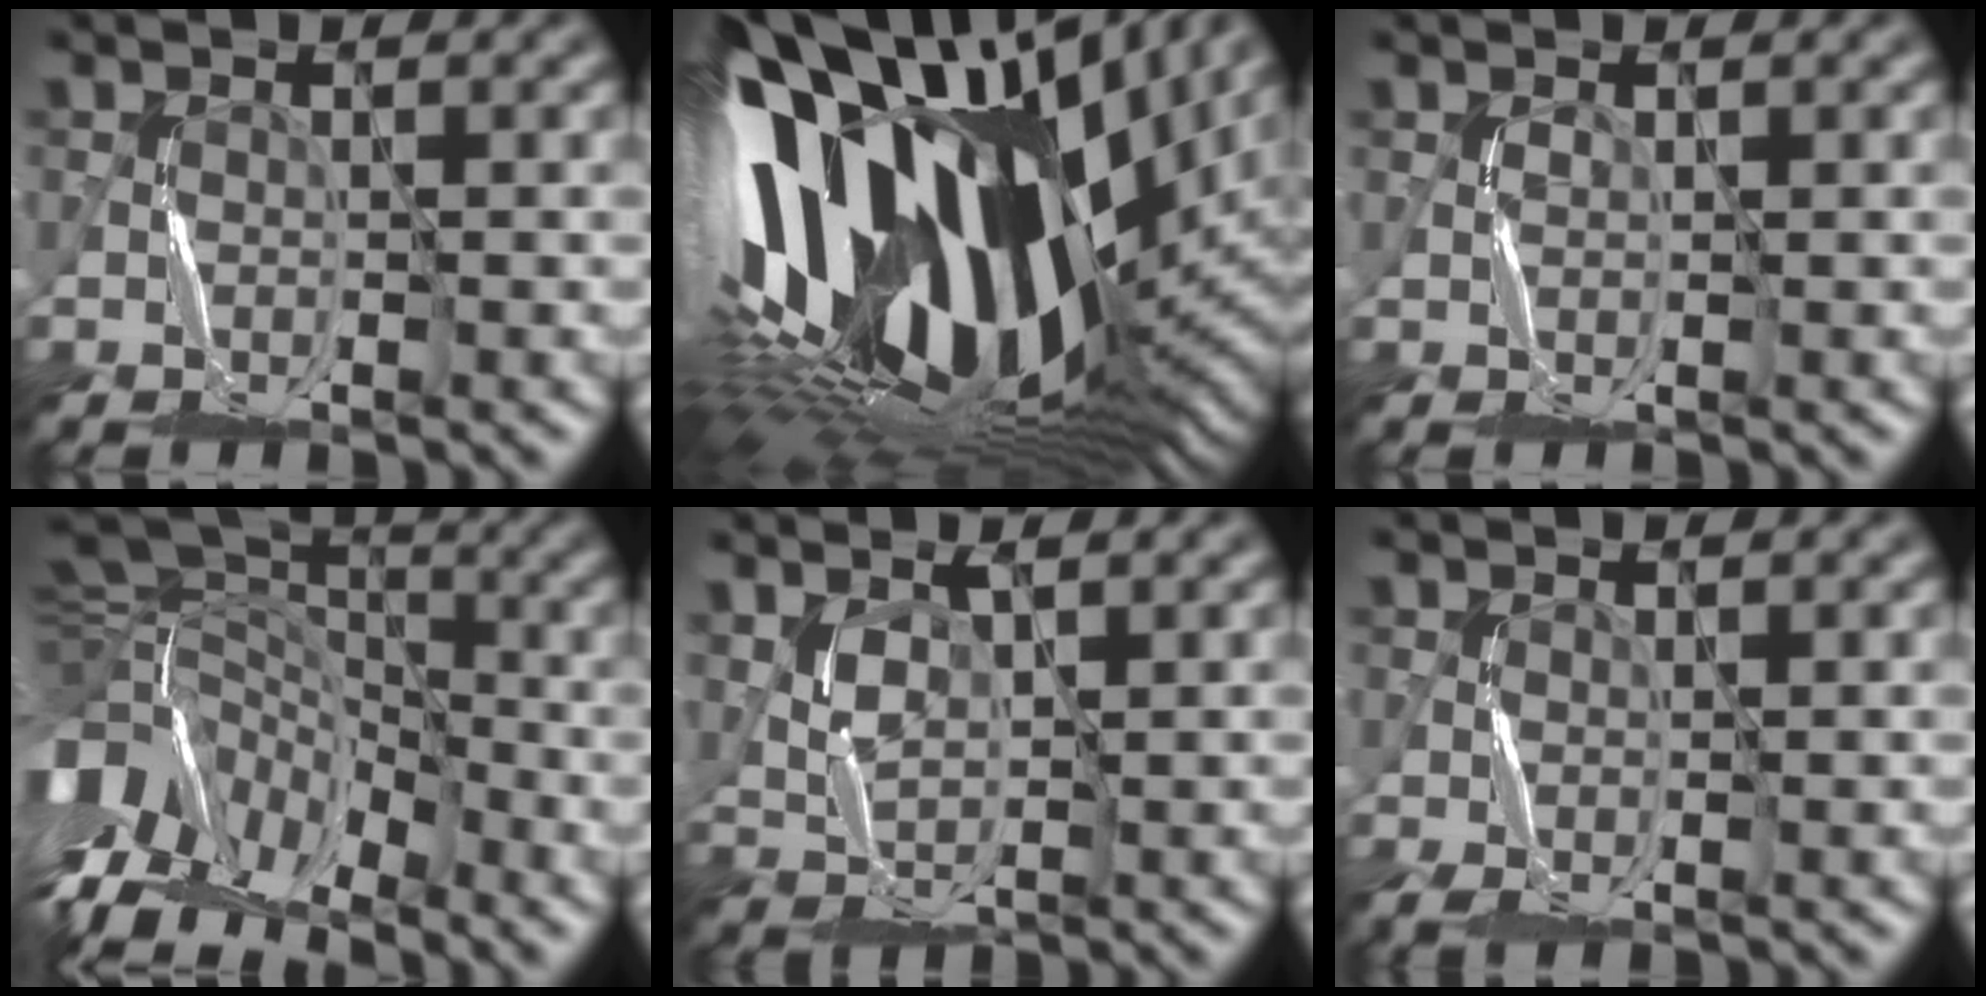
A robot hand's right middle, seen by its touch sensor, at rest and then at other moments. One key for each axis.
{"total": 20.4, "fx": 2.5, "fy": 11.4, "fz": 16.8, "tx": -0.321, "ty": -0.035, "tz": 0.047}
{"total": 0.0}
{"total": 13.9, "fx": -5.1, "fy": 8.0, "fz": 10.2, "tx": -0.215, "ty": -0.003, "tz": -0.058}
{"total": 2.5, "fx": 1.2, "fy": 1.1, "fz": 1.9, "tx": -0.046, "ty": -0.004, "tz": 0.031}
{"total": 1.7, "fx": -0.3, "fy": 0.7, "fz": 1.6, "tx": -0.044, "ty": -0.002, "tz": -0.006}